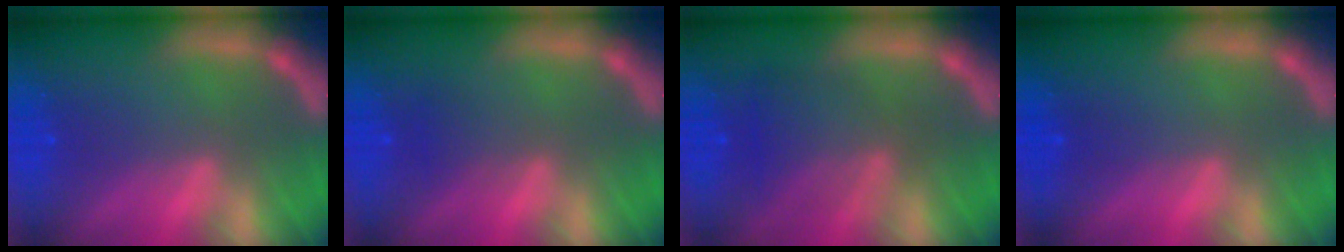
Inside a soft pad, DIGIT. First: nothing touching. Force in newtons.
{"total": 1.5}
{"total": 5.0}
{"total": 0.0}